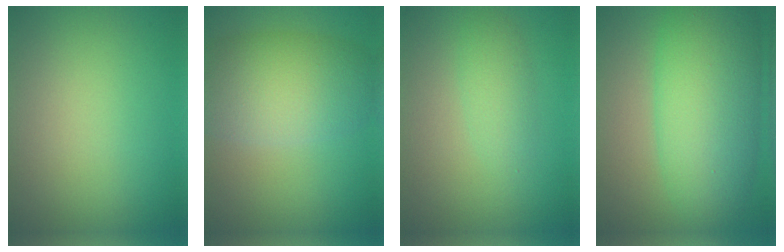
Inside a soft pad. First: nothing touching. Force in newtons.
{"total": 7.9, "press": 7.9, "slide": 0.3}
{"total": 2.0, "press": 2.0, "slide": 0.1}
{"total": 9.2, "press": 9.2, "slide": 0.2}